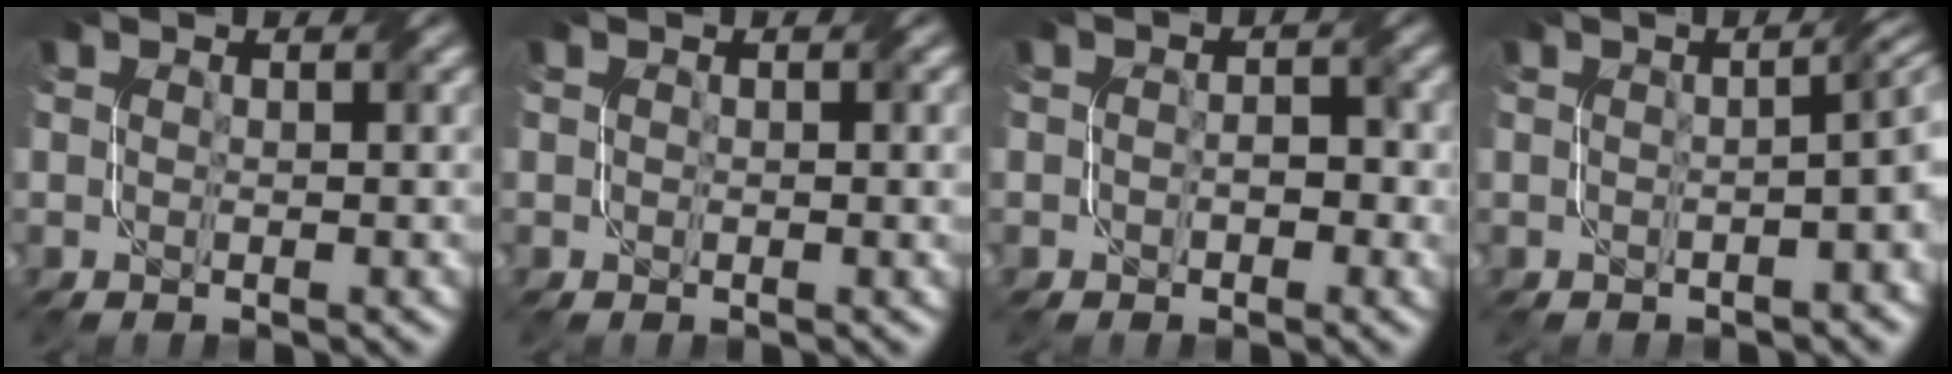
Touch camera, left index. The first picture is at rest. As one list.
[{"total": 1.1, "force": [0.5, 0.5, 0.9], "torque": [-0.011, 0.001, 0.008]}, {"total": 2.1, "force": [-0.3, 1.4, 1.5], "torque": [-0.009, 0.004, -0.008]}, {"total": 5.1, "force": [-0.5, 2.0, 4.6], "torque": [-0.028, 0.009, -0.007]}]